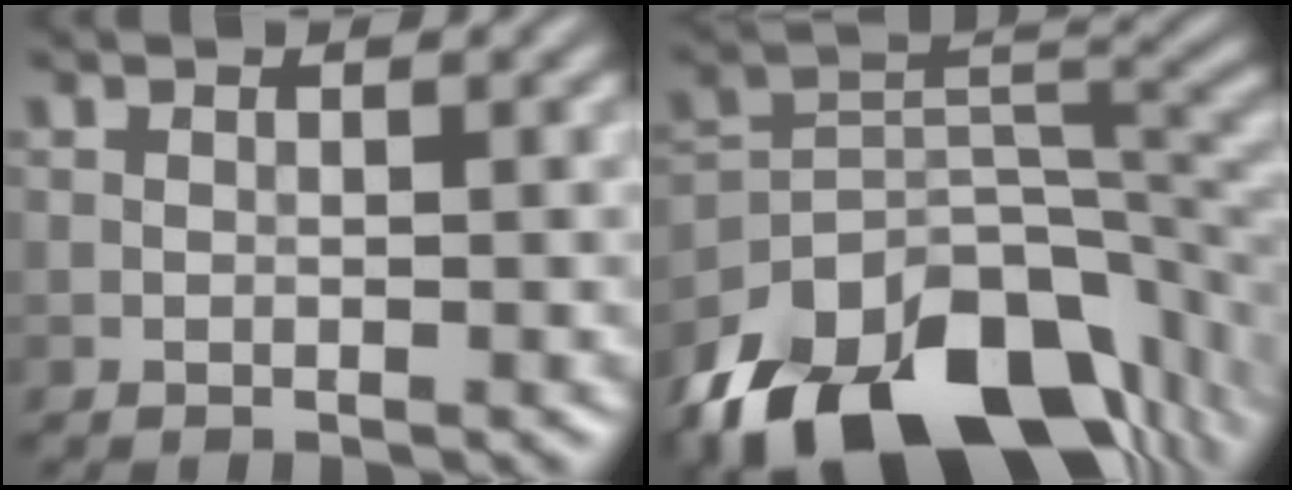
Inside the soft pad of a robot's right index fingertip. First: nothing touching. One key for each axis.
{"total": 15.6, "fx": -10.4, "fy": 8.1, "fz": 8.3, "tx": -0.165, "ty": 0.007, "tz": -0.174}